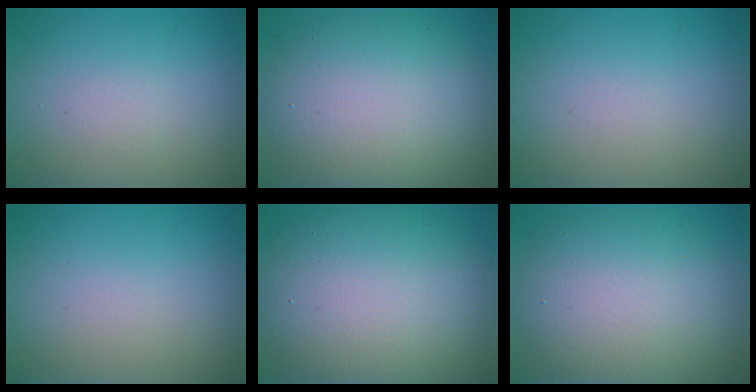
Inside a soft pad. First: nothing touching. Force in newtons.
{"total": 10.6, "press": 10.6, "slide": 0.7}
{"total": 0.0}
{"total": 0.0}
{"total": 12.6, "press": 12.6, "slide": 0.8}
{"total": 10.2, "press": 10.2, "slide": 0.5}